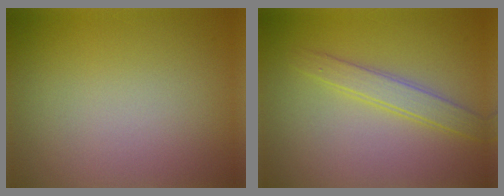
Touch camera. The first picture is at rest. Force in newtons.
{"total": 2.5, "press": 2.5, "slide": 0.2}